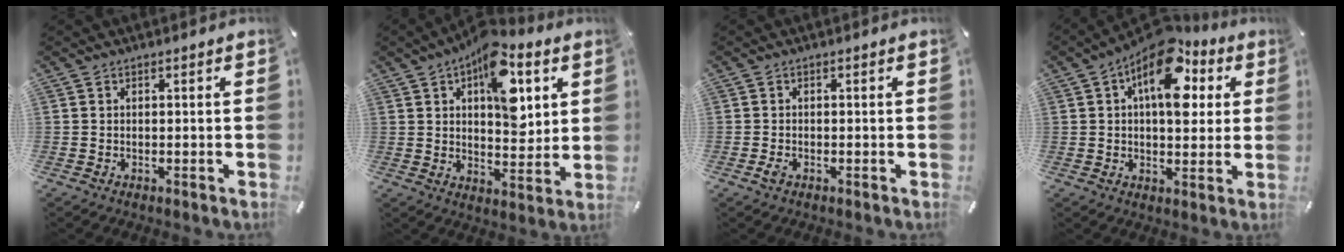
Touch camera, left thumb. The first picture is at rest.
{"total": 15.7, "force": [6.5, 8.7, 11.4], "torque": [-0.147, -0.025, 0.107]}
{"total": 1.2, "force": [-0.6, 0.7, 0.9], "torque": [-0.016, -0.001, -0.009]}
{"total": 15.8, "force": [6.1, 8.5, 11.8], "torque": [-0.167, -0.029, 0.106]}